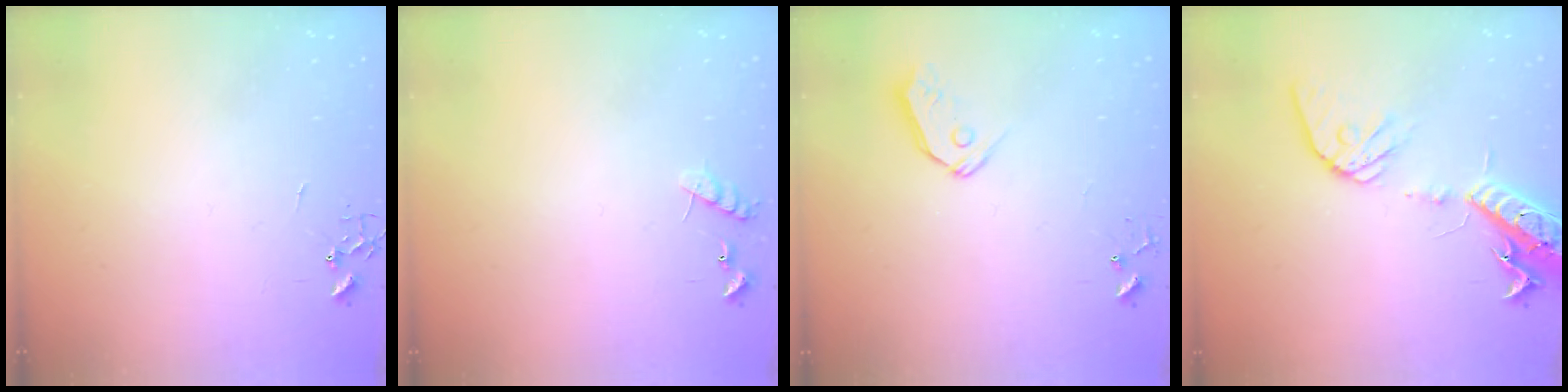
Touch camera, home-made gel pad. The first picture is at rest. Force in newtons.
{"total": 6.7, "press": 6.7, "slide": 0.4}
{"total": 7.3, "press": 7.2, "slide": 0.8}
{"total": 17.5, "press": 17.1, "slide": 3.5}